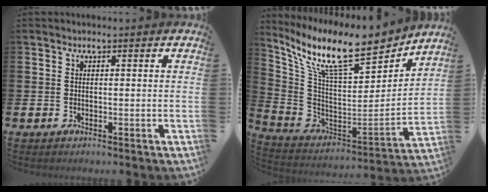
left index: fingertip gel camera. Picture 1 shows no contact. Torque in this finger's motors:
{"motor_torque": [0.45, -0.55, 1.05, 0.21]}